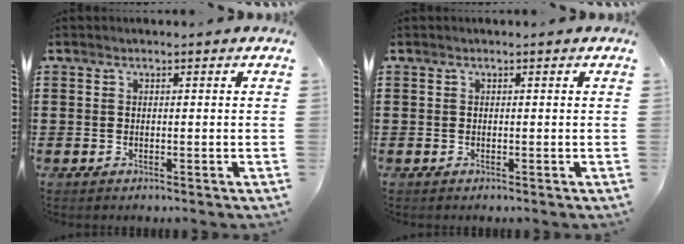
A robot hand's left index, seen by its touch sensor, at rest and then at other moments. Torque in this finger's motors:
{"motor_torque": [0.06, -0.02, 0.03, 0.01]}